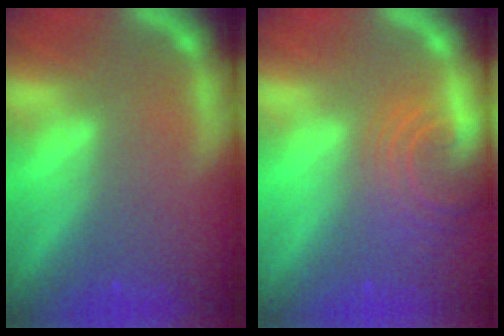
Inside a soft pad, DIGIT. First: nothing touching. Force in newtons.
{"total": 6.1}